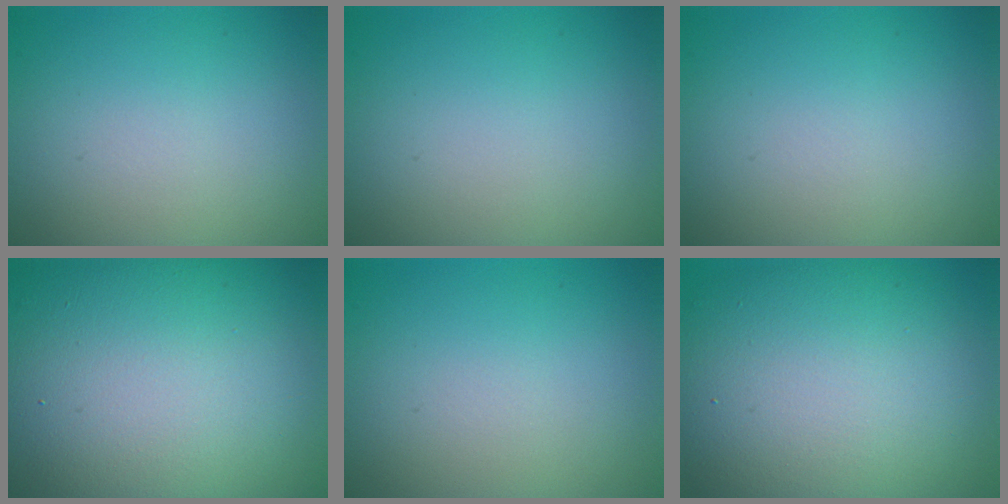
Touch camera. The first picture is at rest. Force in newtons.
{"total": 0.0}
{"total": 0.0}
{"total": 22.5, "press": 22.5, "slide": 1.3}
{"total": 0.0}
{"total": 12.4, "press": 12.3, "slide": 1.4}